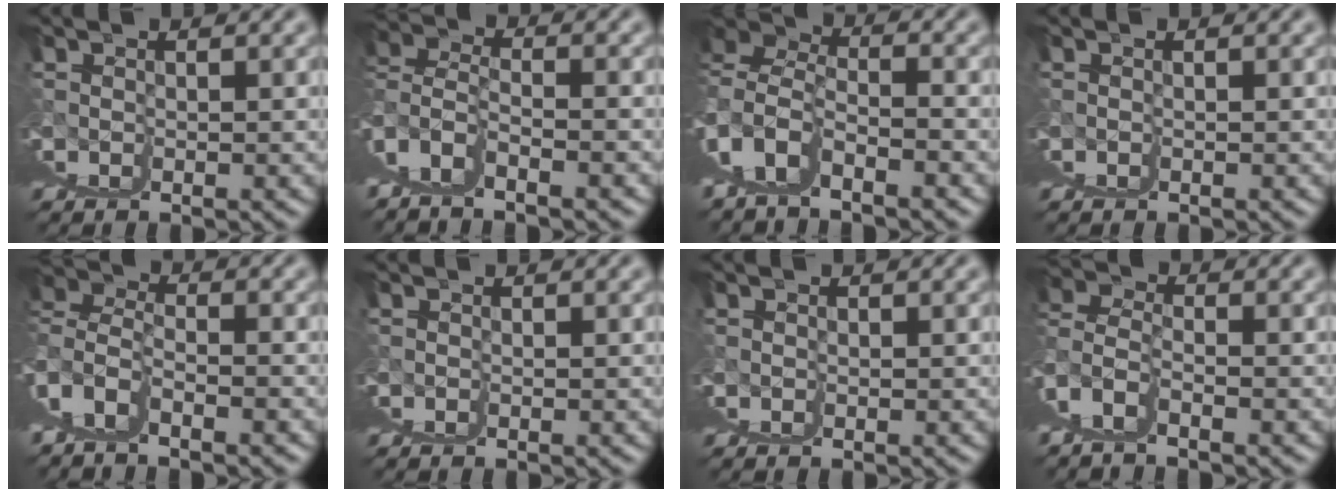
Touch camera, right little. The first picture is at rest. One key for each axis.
{"total": 3.5, "fx": 1.8, "fy": -2.6, "fz": 1.6, "tx": 0.003, "ty": 0.023, "tz": 0.029}
{"total": 3.2, "fx": 0.9, "fy": -2.5, "fz": 1.8, "tx": 0.002, "ty": 0.026, "tz": 0.013}
{"total": 0.7, "fx": -0.1, "fy": -0.6, "fz": -0.3, "tx": 0.003, "ty": 0.001, "tz": -0.001}
{"total": 3.2, "fx": 1.7, "fy": -2.0, "fz": 1.8, "tx": 0.002, "ty": 0.027, "tz": 0.024}
{"total": 0.0}
{"total": 0.0}
{"total": 3.6, "fx": 2.6, "fy": -1.3, "fz": 2.0, "tx": -0.011, "ty": 0.021, "tz": 0.037}